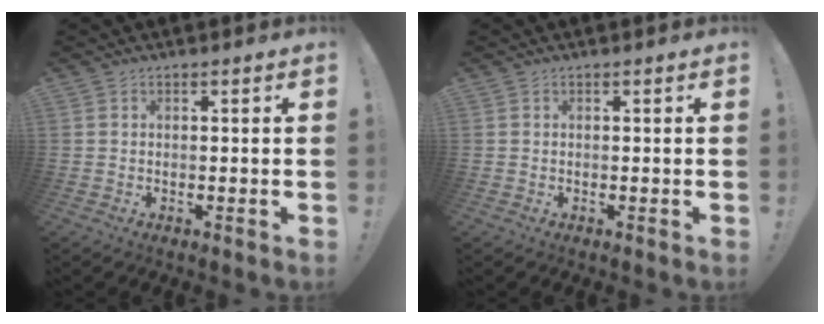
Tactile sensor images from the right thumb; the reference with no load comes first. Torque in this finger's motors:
{"motor_torque": [-0.03, 0.01, 0.06, -0.06, 0.00]}